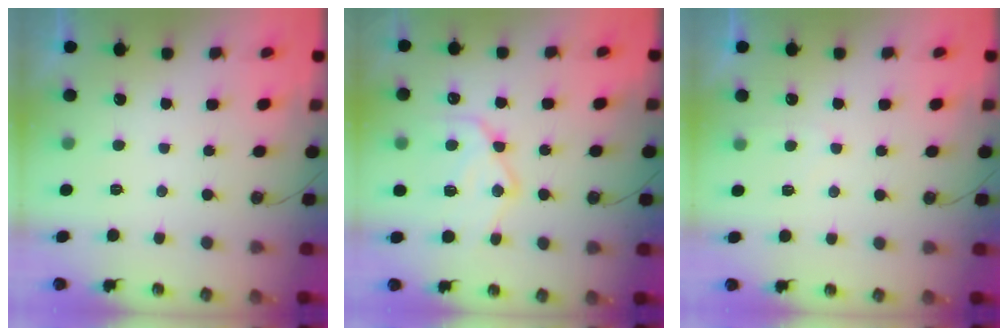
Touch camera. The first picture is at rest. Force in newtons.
{"total": 15.6, "press": 15.5, "slide": 1.3}
{"total": 3.3, "press": 3.3, "slide": 0.4}